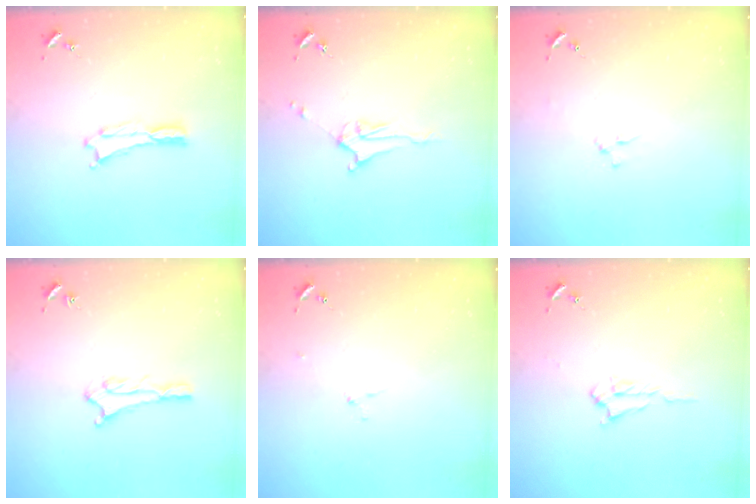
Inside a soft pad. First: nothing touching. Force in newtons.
{"total": 3.7, "press": 3.7, "slide": 0.5}
{"total": 2.3, "press": 2.3, "slide": 0.3}
{"total": 1.6, "press": 1.6, "slide": 0.1}
{"total": 2.9, "press": 2.9, "slide": 0.3}
{"total": 1.7, "press": 1.7, "slide": 0.3}